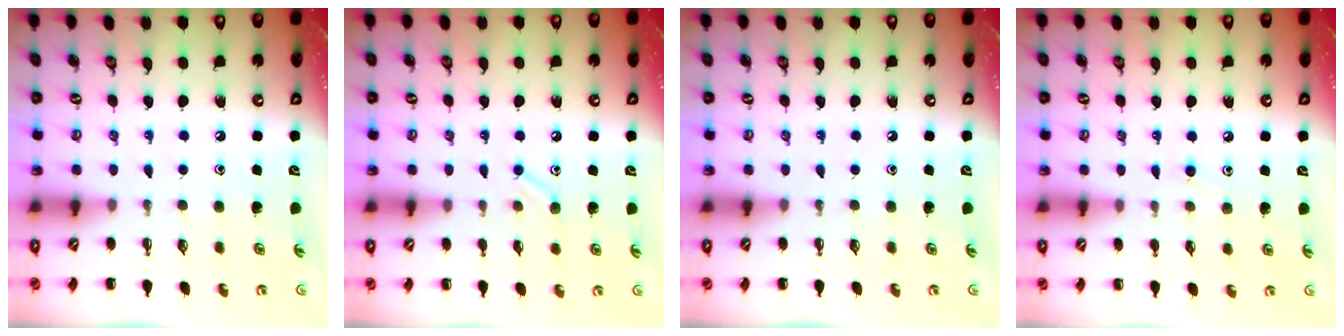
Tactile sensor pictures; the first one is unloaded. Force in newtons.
{"total": 7.2, "press": 7.1, "slide": 1.5}
{"total": 0.0}
{"total": 7.1, "press": 6.7, "slide": 2.3}